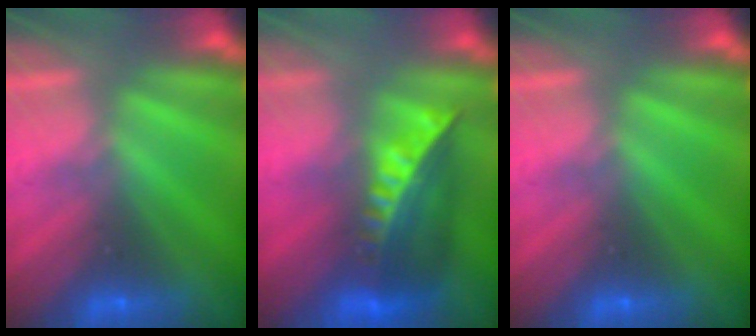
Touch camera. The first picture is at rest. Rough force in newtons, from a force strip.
{"total": 7.5}
{"total": 0.0}